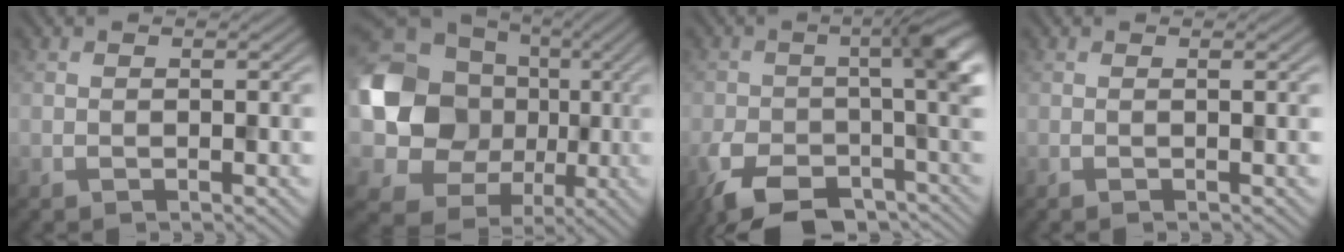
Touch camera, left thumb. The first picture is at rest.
{"total": 18.3, "force": [1.7, 16.3, 8.1], "torque": [-0.202, -0.009, 0.019]}
{"total": 11.5, "force": [-5.7, 4.6, 8.9], "torque": [-0.146, -0.033, -0.093]}
{"total": 1.1, "force": [0.0, 0.0, 1.1], "torque": [-0.017, 0.004, -0.004]}